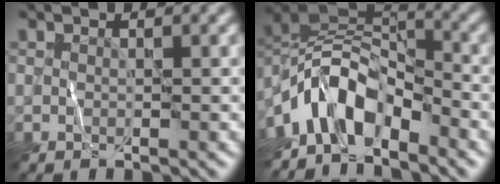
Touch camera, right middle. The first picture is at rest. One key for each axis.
{"total": 7.1, "fx": -4.6, "fy": 3.5, "fz": 4.2, "tx": -0.055, "ty": 0.010, "tz": -0.100}